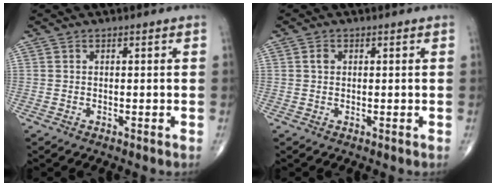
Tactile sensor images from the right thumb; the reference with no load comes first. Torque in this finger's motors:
{"motor_torque": [-0.11, 0.06, 0.09, 0.06, 0.00]}